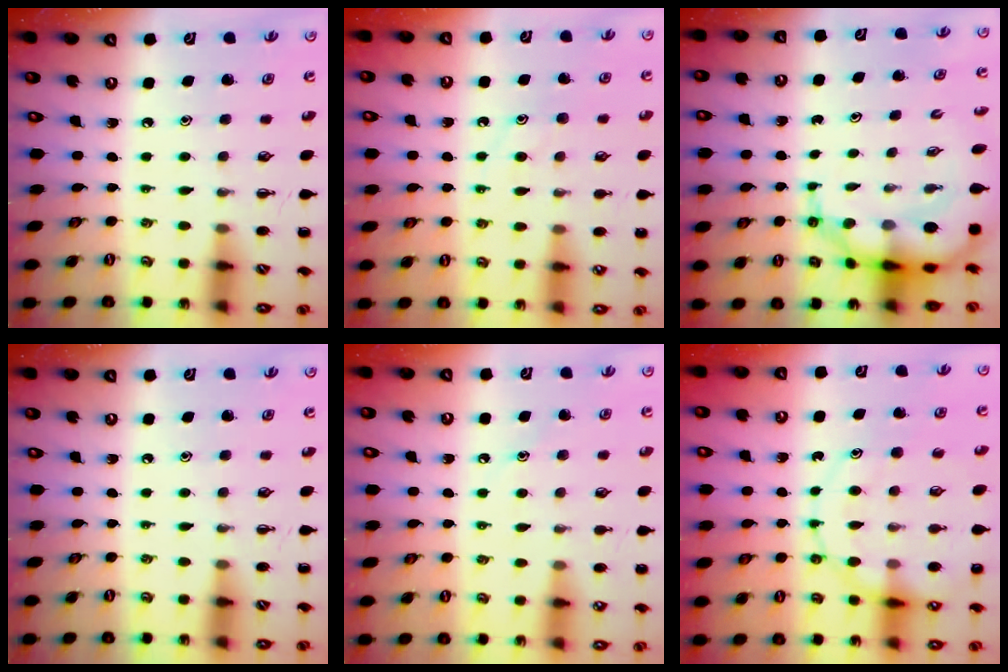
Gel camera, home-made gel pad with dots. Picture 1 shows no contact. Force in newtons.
{"total": 9.3, "press": 9.3, "slide": 1.1}
{"total": 9.1, "press": 8.7, "slide": 2.6}
{"total": 0.0}
{"total": 6.4, "press": 6.3, "slide": 1.4}
{"total": 15.1, "press": 14.8, "slide": 2.7}